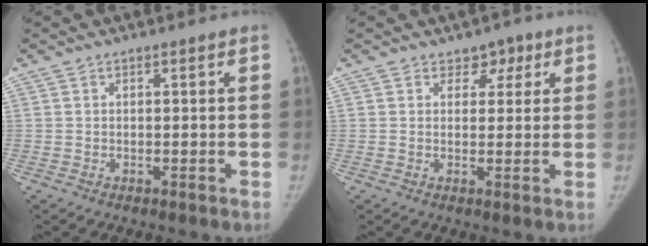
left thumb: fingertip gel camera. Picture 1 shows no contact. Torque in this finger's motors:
{"motor_torque": [-0.08, 0.45, -0.05, -0.04, -0.05]}